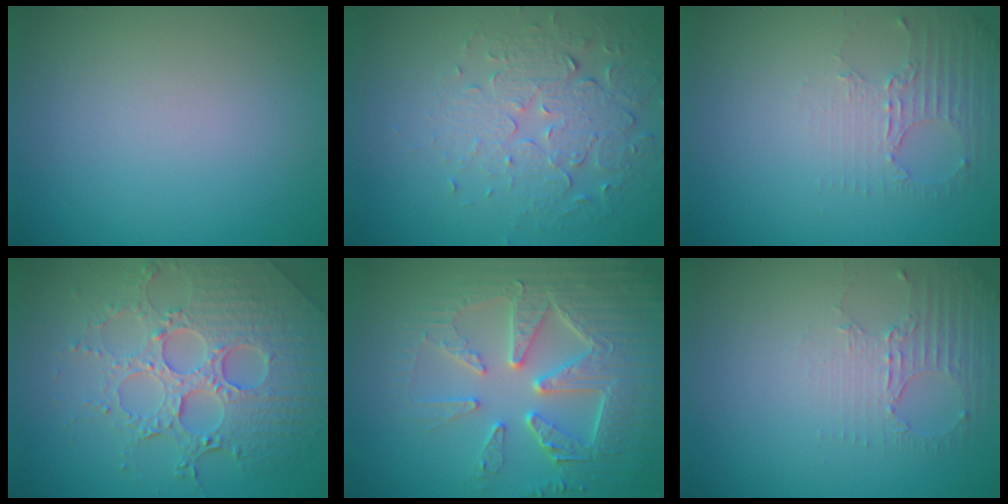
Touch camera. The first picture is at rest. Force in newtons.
{"total": 5.4, "press": 3.7, "slide": 3.9}
{"total": 2.5, "press": 1.8, "slide": 1.7}
{"total": 7.6, "press": 5.6, "slide": 5.1}
{"total": 7.5, "press": 6.1, "slide": 4.3}
{"total": 2.5, "press": 1.8, "slide": 1.7}